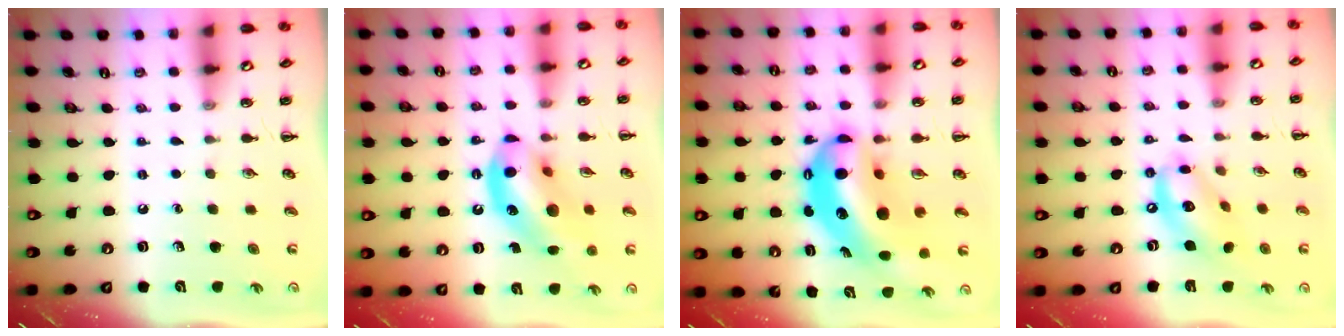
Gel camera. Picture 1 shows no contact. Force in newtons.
{"total": 14.9, "press": 14.4, "slide": 3.9}
{"total": 14.7, "press": 14.3, "slide": 3.6}
{"total": 12.7, "press": 12.4, "slide": 2.4}